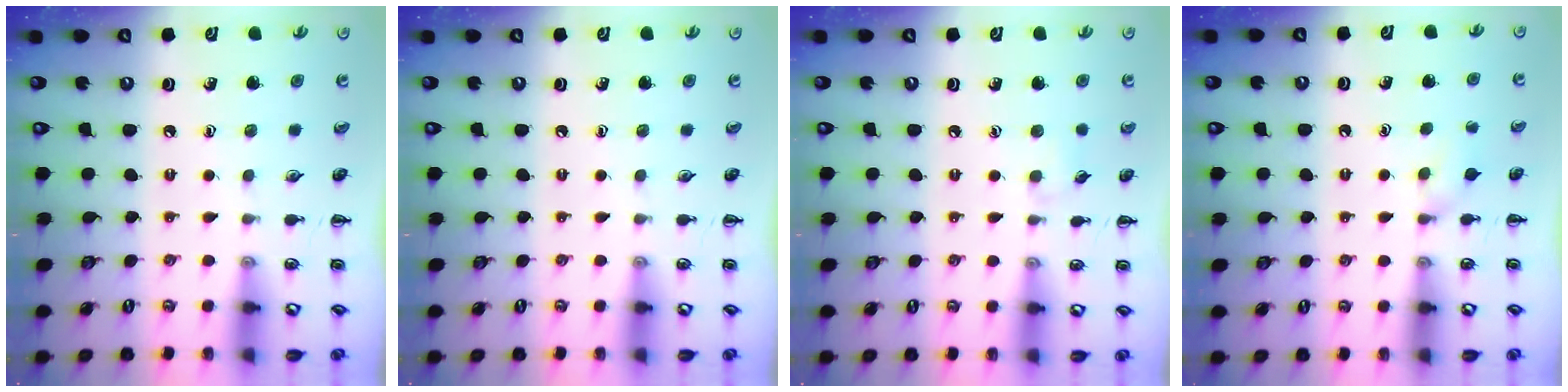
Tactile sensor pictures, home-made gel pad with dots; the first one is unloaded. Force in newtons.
{"total": 0.0}
{"total": 4.4, "press": 4.1, "slide": 1.6}
{"total": 4.9, "press": 4.6, "slide": 1.7}